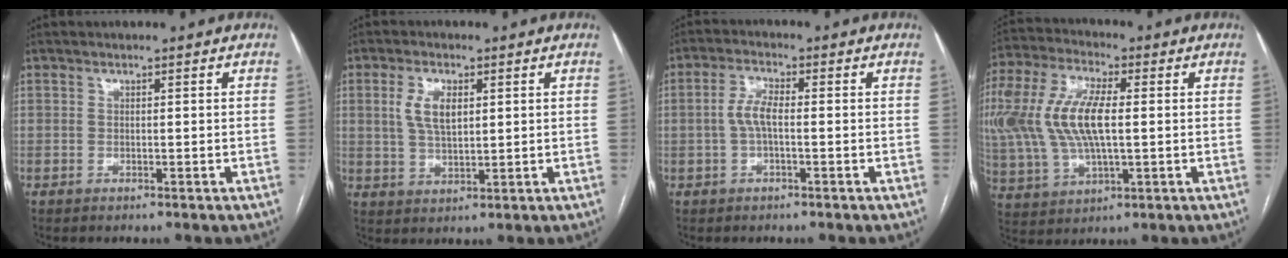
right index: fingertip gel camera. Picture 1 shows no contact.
{"total": 5.4, "force": [1.6, 2.3, 4.6], "torque": [-0.100, 0.004, 0.035]}
{"total": 3.9, "force": [-0.4, 1.2, 3.7], "torque": [-0.082, 0.008, -0.007]}
{"total": 19.0, "force": [1.7, 8.0, 17.1], "torque": [-0.400, 0.012, 0.033]}